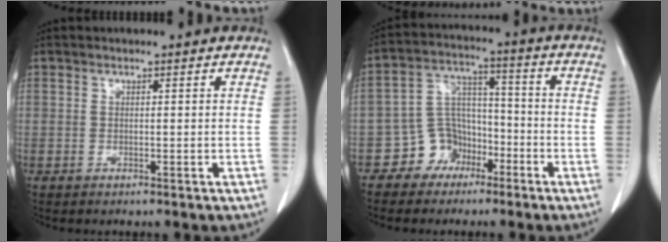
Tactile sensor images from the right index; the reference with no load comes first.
{"total": 7.7, "force": [-4.5, 6.1, 1.7], "torque": [-0.036, 0.024, -0.073]}